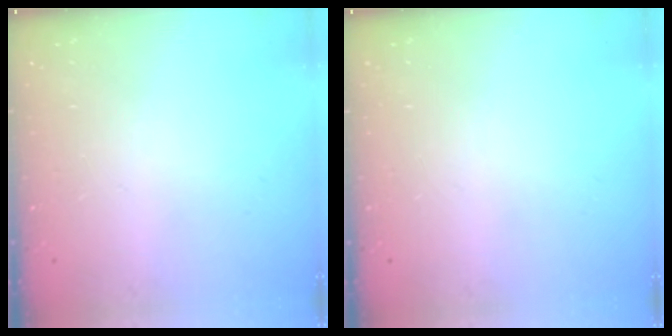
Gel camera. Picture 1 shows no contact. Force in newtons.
{"total": 0.0}